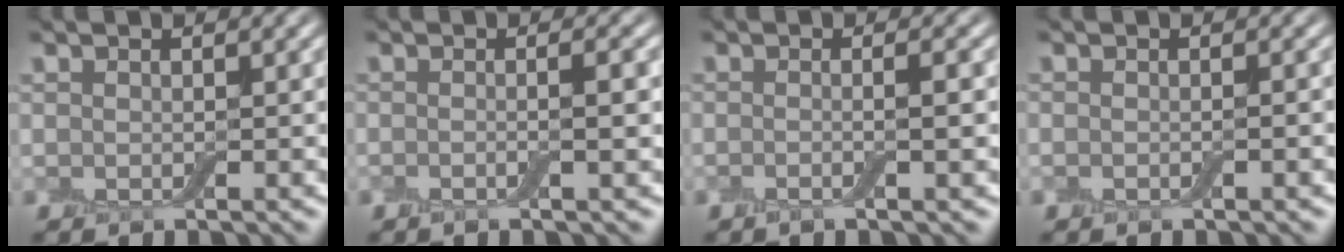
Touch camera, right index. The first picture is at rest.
{"total": 2.6, "force": [-0.2, 0.8, 2.4], "torque": [-0.018, -0.003, -0.023]}
{"total": 2.8, "force": [-0.1, 1.1, 2.6], "torque": [-0.011, -0.003, -0.027]}
{"total": 0.9, "force": [-0.4, 0.3, 0.7], "torque": [-0.011, 0.000, -0.007]}